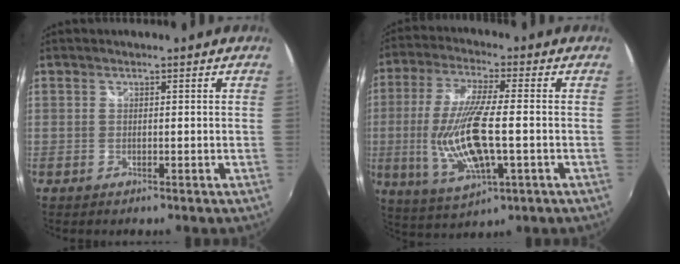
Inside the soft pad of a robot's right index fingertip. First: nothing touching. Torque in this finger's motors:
{"motor_torque": [1.53, -0.61, 0.90, 0.21]}